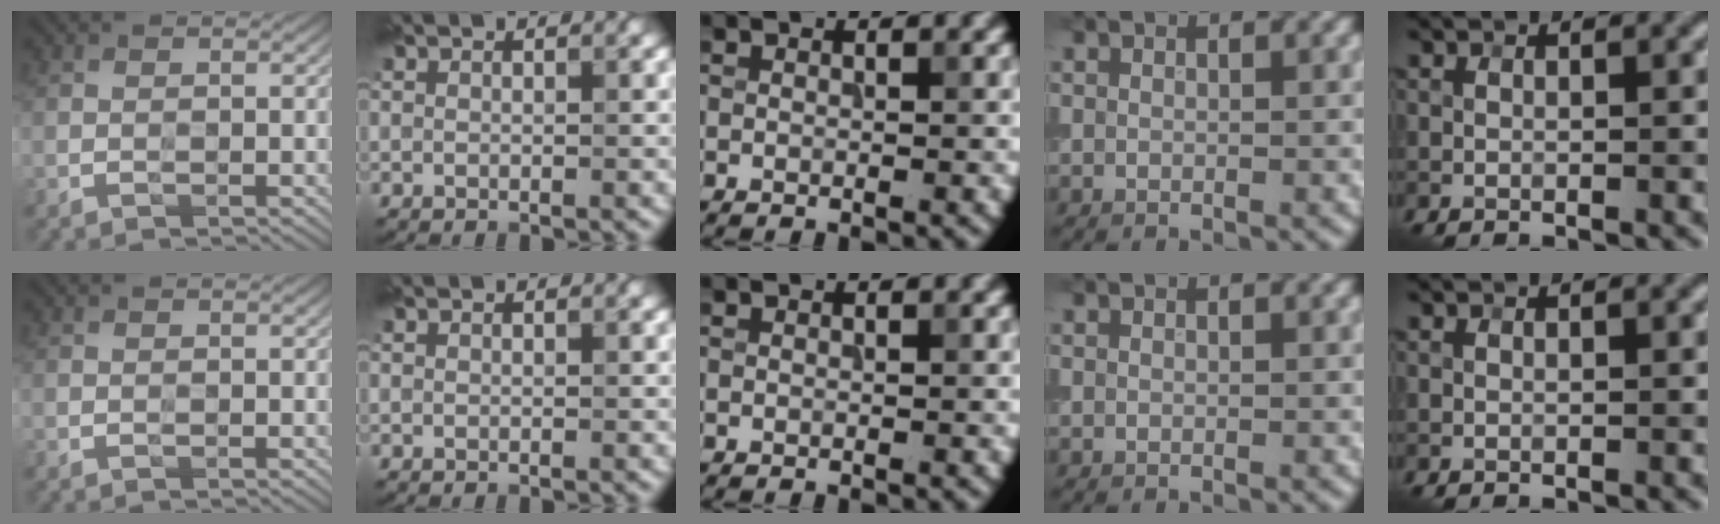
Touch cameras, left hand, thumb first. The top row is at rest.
{}